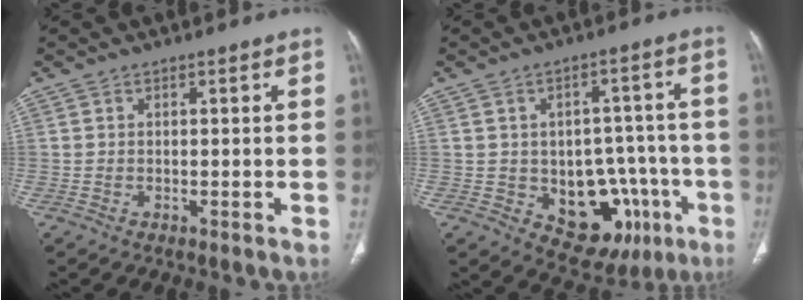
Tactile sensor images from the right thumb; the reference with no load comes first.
{"total": 14.9, "force": [-4.8, 10.0, 9.9], "torque": [-0.081, 0.031, -0.049]}